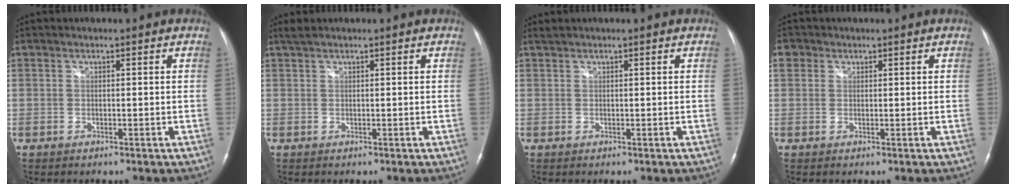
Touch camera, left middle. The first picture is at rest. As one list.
[{"total": 1.4, "force": [1.1, 0.0, 0.7], "torque": [-0.021, 0.015, 0.027]}, {"total": 0.7, "force": [0.6, -0.1, 0.2], "torque": [-0.011, 0.011, 0.018]}, {"total": 2.1, "force": [1.0, 1.8, 0.4], "torque": [-0.004, 0.012, 0.014]}]